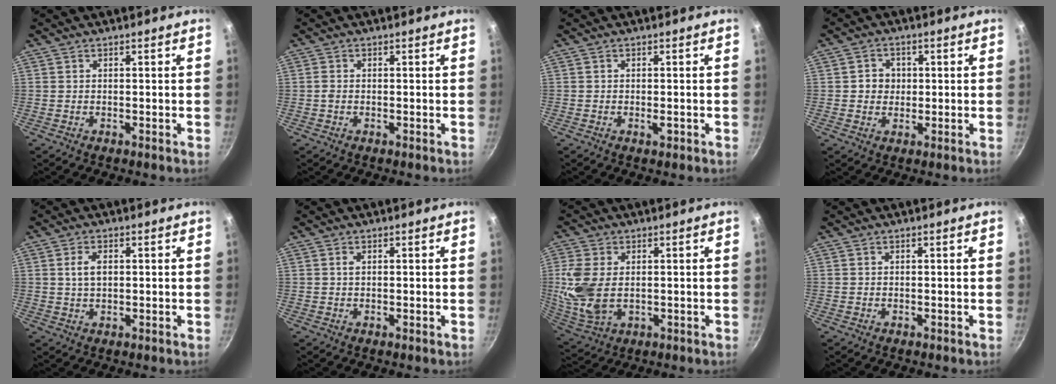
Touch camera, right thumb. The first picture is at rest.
{"total": 1.0, "force": [-0.2, 0.7, 0.7], "torque": [-0.018, 0.000, -0.005]}
{"total": 1.0, "force": [-0.4, 0.6, 0.8], "torque": [-0.008, 0.001, -0.005]}
{"total": 3.9, "force": [0.3, 3.6, 1.6], "torque": [-0.002, 0.005, 0.001]}
{"total": 3.3, "force": [0.7, 1.9, 2.6], "torque": [-0.050, -0.001, 0.013]}
{"total": 0.8, "force": [0.2, 0.3, 0.7], "torque": [-0.014, -0.001, 0.001]}
{"total": 11.3, "force": [0.4, 7.1, 8.7], "torque": [-0.203, -0.007, 0.020]}
{"total": 0.0}